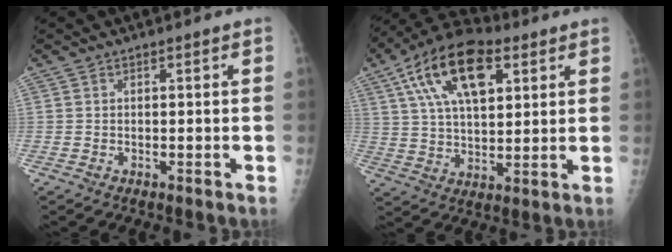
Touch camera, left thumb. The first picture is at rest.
{"total": 17.7, "force": [7.5, 9.0, 13.3], "torque": [-0.214, -0.002, 0.128]}